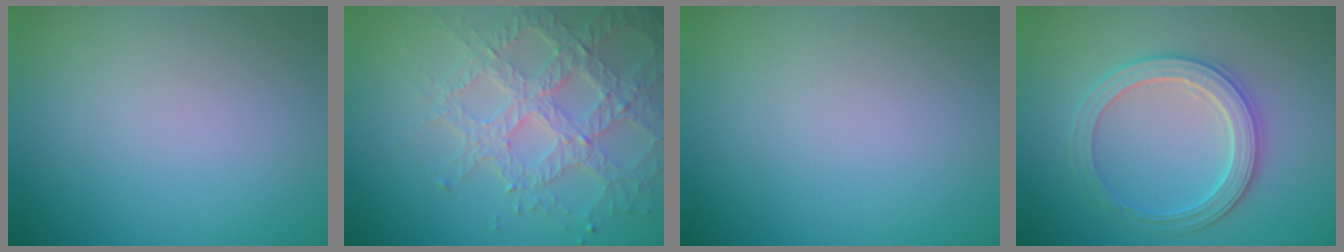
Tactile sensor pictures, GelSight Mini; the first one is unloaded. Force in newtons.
{"total": 5.8, "press": 4.8, "slide": 3.2}
{"total": 0.0}
{"total": 3.4, "press": 3.4, "slide": 0.7}